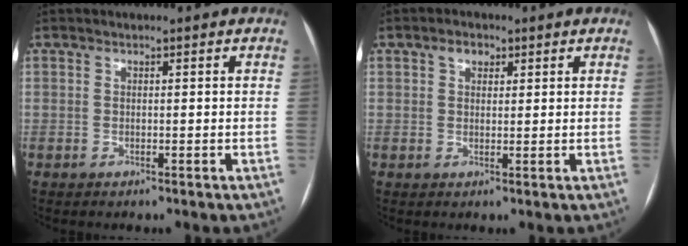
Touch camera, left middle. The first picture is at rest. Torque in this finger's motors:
{"motor_torque": [0.21, -0.19, -0.04, 0.00]}